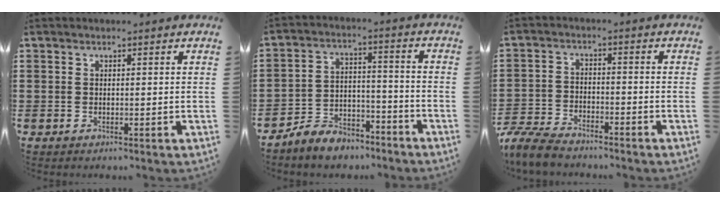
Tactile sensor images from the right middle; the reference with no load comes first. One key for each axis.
{"total": 6.0, "fx": -5.8, "fy": 1.5, "fz": 0.7, "tx": -0.017, "ty": 0.013, "tz": -0.117}
{"total": 5.9, "fx": -5.6, "fy": 1.1, "fz": 1.5, "tx": -0.048, "ty": 0.001, "tz": -0.116}